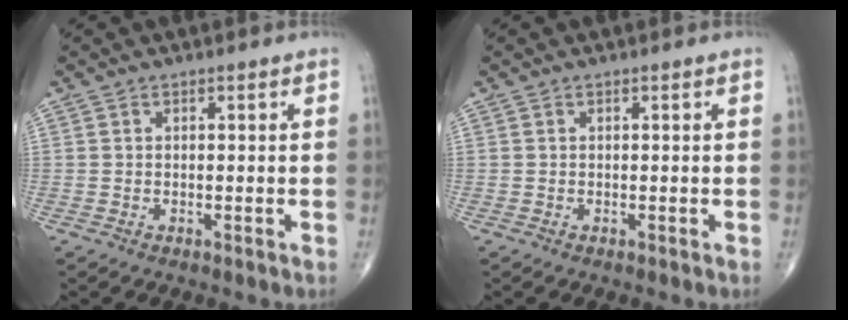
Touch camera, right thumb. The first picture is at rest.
{"total": 0.0}